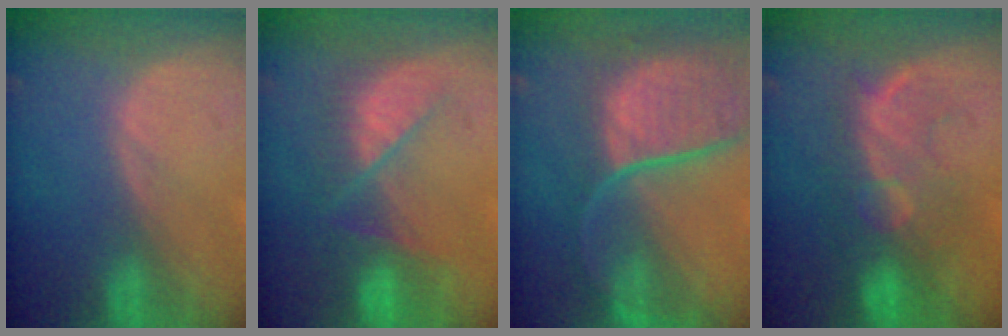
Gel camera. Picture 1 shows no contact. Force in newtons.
{"total": 7.5, "press": 7.2, "slide": 2.0}
{"total": 12.1, "press": 9.8, "slide": 7.0}
{"total": 8.8, "press": 8.4, "slide": 2.7}